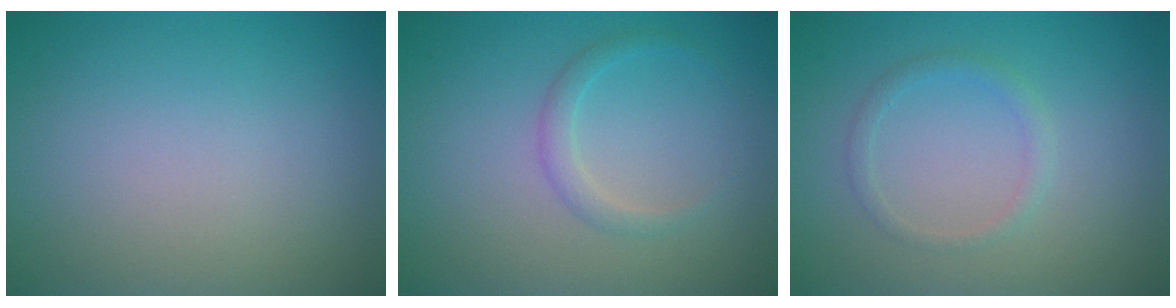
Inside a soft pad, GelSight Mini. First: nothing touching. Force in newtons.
{"total": 1.5, "press": 1.5, "slide": 0.1}
{"total": 1.3, "press": 1.3, "slide": 0.1}